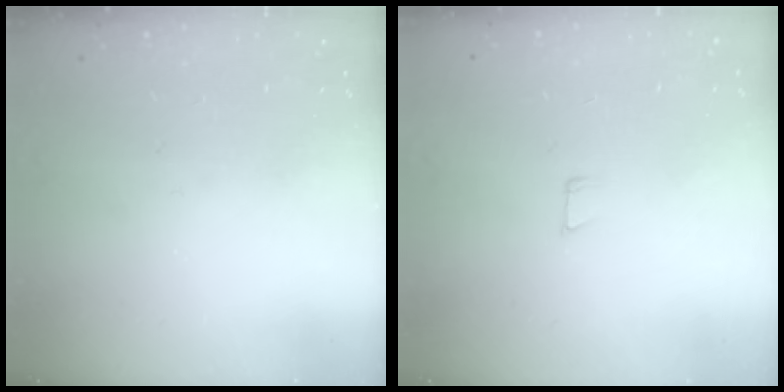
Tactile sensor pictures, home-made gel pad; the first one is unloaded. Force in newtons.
{"total": 4.0, "press": 4.0, "slide": 0.3}